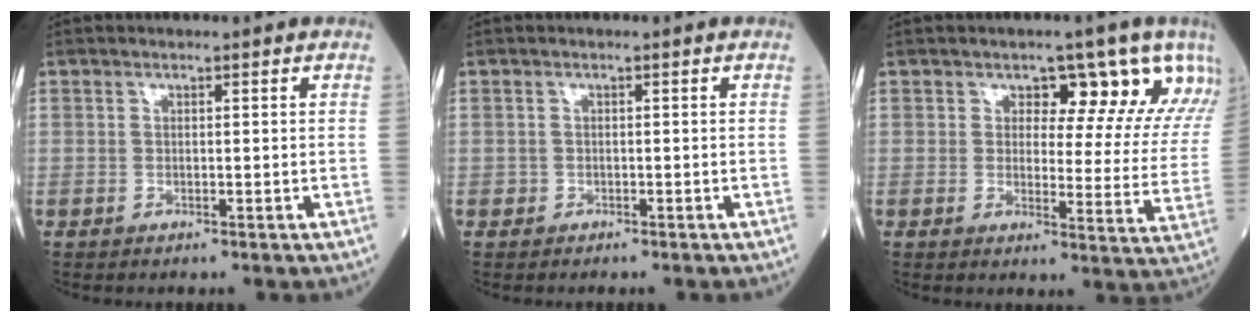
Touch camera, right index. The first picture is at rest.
{"total": 0.7, "force": [-0.4, 0.5, -0.1], "torque": [-0.004, 0.004, -0.008]}
{"total": 11.3, "force": [7.8, 5.1, 6.4], "torque": [-0.053, -0.011, 0.071]}